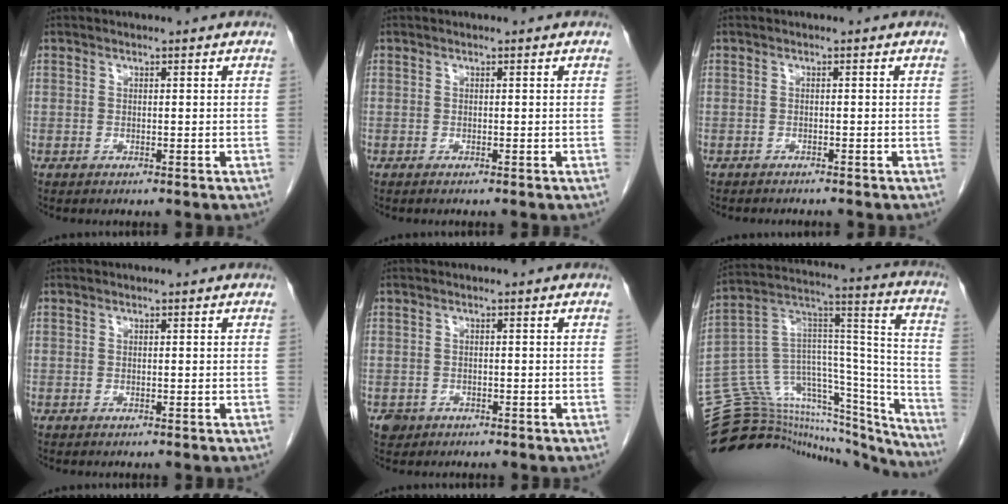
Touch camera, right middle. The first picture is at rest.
{"total": 0.0}
{"total": 2.3, "force": [-2.1, 0.6, 0.6], "torque": [-0.013, -0.003, -0.025]}
{"total": 0.0}
{"total": 1.7, "force": [-1.0, 1.4, 0.2], "torque": [-0.005, 0.005, -0.013]}
{"total": 35.2, "force": [-32.3, 8.3, 11.2], "torque": [-0.135, 0.035, -0.457]}